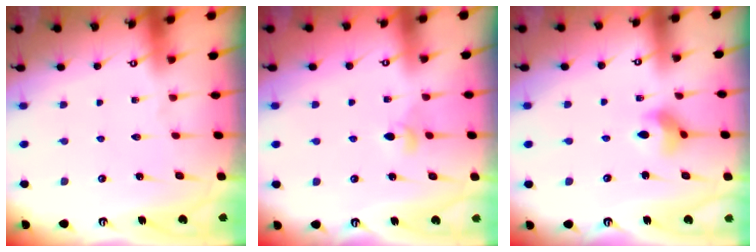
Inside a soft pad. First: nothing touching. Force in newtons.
{"total": 3.3, "press": 3.2, "slide": 0.8}
{"total": 5.5, "press": 5.5, "slide": 0.5}